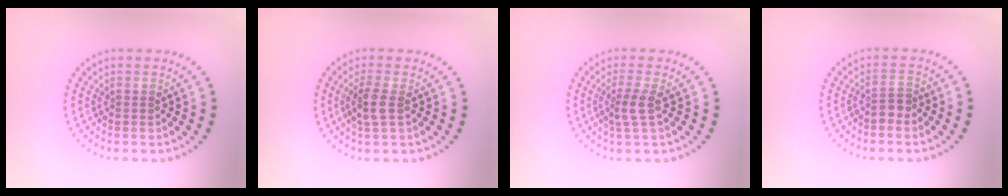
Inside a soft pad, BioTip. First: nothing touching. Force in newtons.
{"total": 2.1, "press": 1.9, "slide": 0.8}
{"total": 2.1, "press": 1.6, "slide": 1.4}
{"total": 1.6, "press": 1.3, "slide": 1.1}